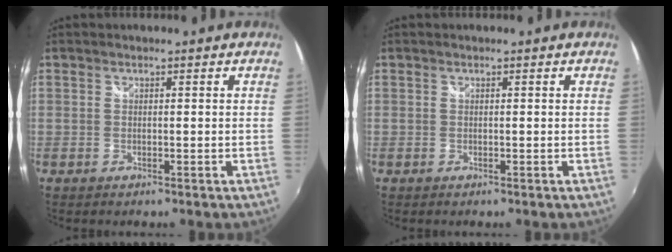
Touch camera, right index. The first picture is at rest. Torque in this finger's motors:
{"motor_torque": [0.00, 0.00, 0.00, 0.00]}